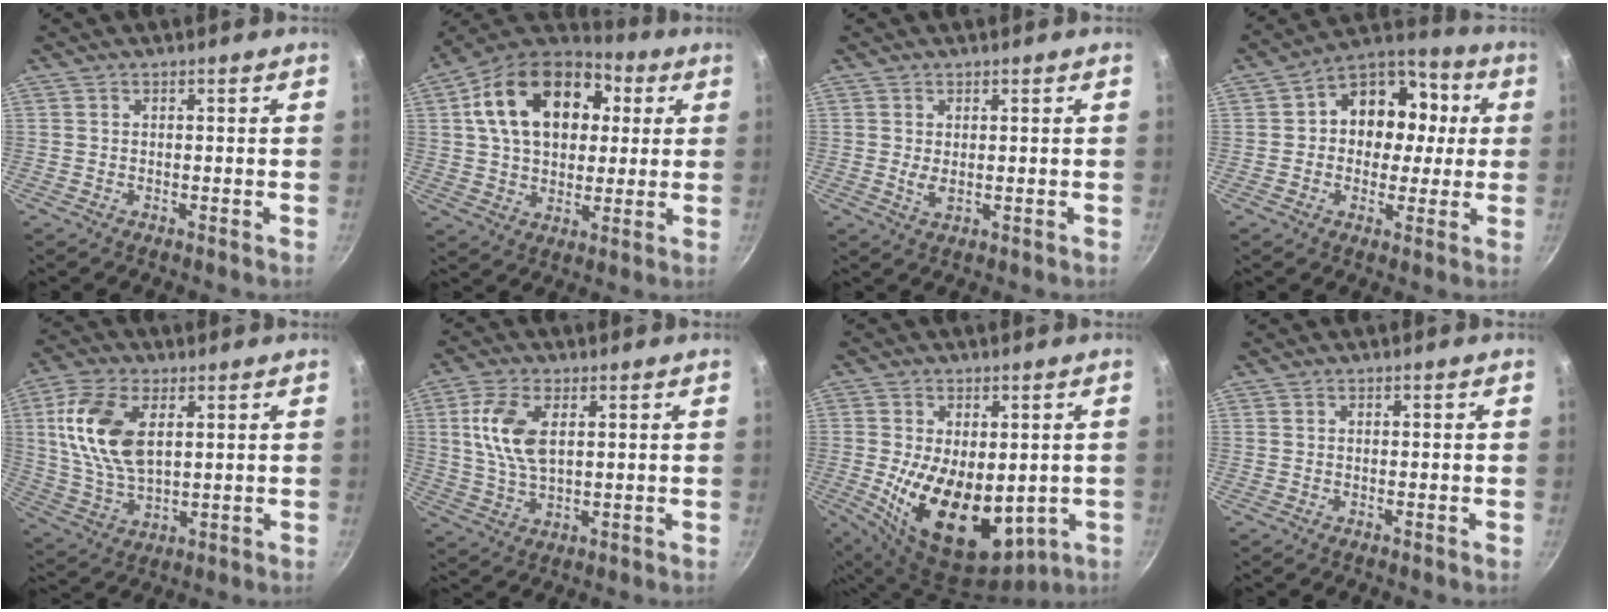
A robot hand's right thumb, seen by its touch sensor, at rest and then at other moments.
{"total": 21.9, "force": [5.7, 14.9, 15.0], "torque": [-0.227, 0.016, 0.083]}
{"total": 2.2, "force": [0.3, 1.1, 1.8], "torque": [-0.034, -0.009, 0.008]}
{"total": 14.4, "force": [1.5, 11.6, 8.4], "torque": [-0.074, 0.030, 0.006]}
{"total": 14.3, "force": [3.7, 8.0, 11.3], "torque": [-0.215, -0.009, 0.076]}
{"total": 9.6, "force": [2.3, 5.1, 7.9], "torque": [-0.154, -0.004, 0.046]}
{"total": 17.8, "force": [-1.6, 10.6, 14.3], "torque": [-0.232, -0.027, 0.000]}
{"total": 0.0}